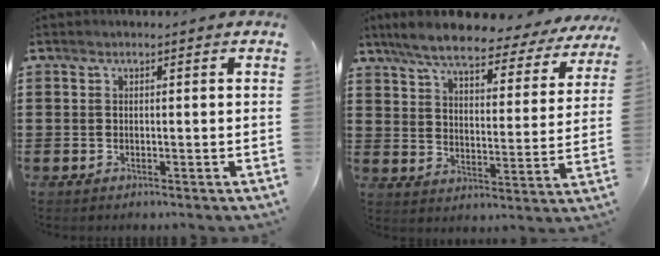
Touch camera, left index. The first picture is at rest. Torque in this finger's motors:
{"motor_torque": [2.14, 0.00, 1.05, 0.21]}